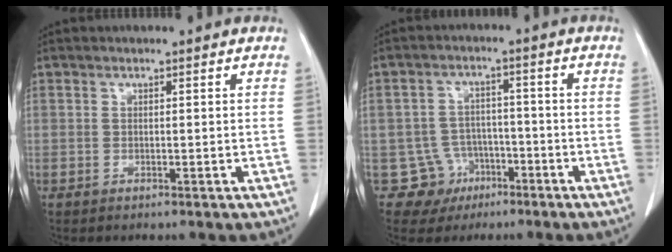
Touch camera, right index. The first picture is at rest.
{"total": 6.4, "force": [-3.0, 5.7, -0.2], "torque": [0.011, 0.013, -0.042]}